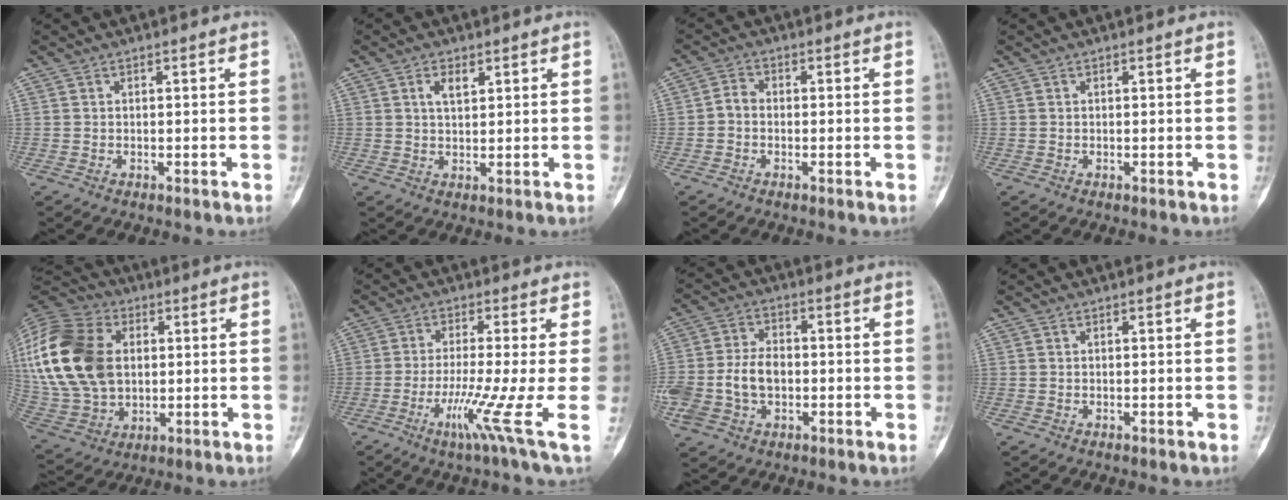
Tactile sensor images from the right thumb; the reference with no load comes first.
{"total": 3.1, "force": [1.5, 1.5, 2.2], "torque": [-0.034, -0.004, 0.027]}
{"total": 2.5, "force": [-0.6, 1.9, 1.5], "torque": [-0.023, 0.011, -0.021]}
{"total": 0.0}
{"total": 27.5, "force": [4.7, 19.4, 19.0], "torque": [-0.419, 0.020, 0.095]}
{"total": 10.1, "force": [-2.8, -1.2, 9.6], "torque": [-0.187, -0.024, -0.058]}
{"total": 11.1, "force": [-1.6, 7.9, 7.7], "torque": [-0.155, 0.022, -0.027]}
{"total": 0.0}